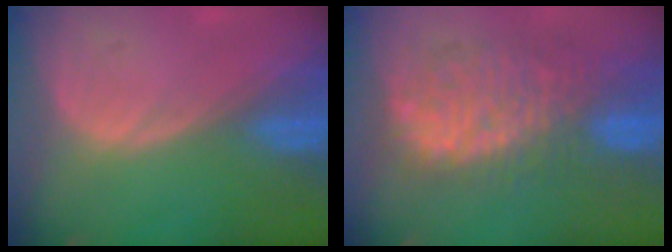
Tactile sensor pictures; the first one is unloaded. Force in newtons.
{"total": 10.1, "press": 9.6, "slide": 3.1}